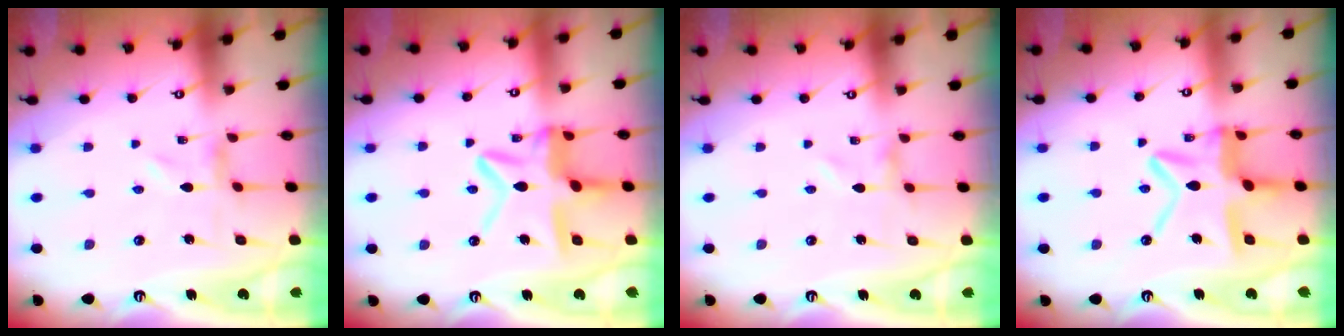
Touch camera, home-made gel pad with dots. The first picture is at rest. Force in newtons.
{"total": 14.0, "press": 14.0, "slide": 1.4}
{"total": 0.0}
{"total": 13.8, "press": 13.8, "slide": 1.4}